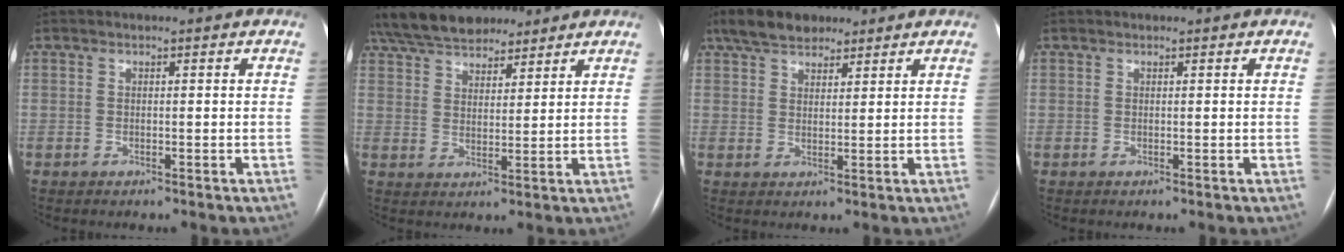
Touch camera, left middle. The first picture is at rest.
{"total": 14.5, "force": [12.0, 5.4, 6.1], "torque": [-0.118, 0.040, 0.202]}
{"total": 6.8, "force": [5.1, 3.3, 3.0], "torque": [-0.056, 0.022, 0.093]}
{"total": 0.0}